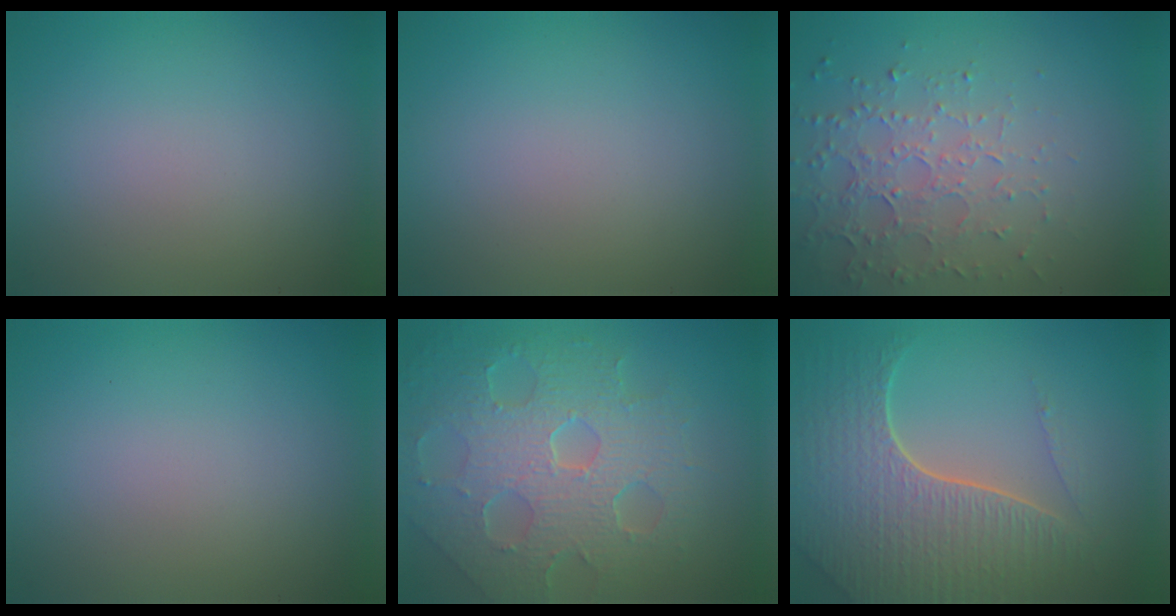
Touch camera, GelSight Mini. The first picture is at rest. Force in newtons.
{"total": 0.0}
{"total": 3.9, "press": 3.0, "slide": 2.5}
{"total": 0.0}
{"total": 8.4, "press": 5.9, "slide": 6.1}
{"total": 7.0, "press": 5.1, "slide": 4.8}